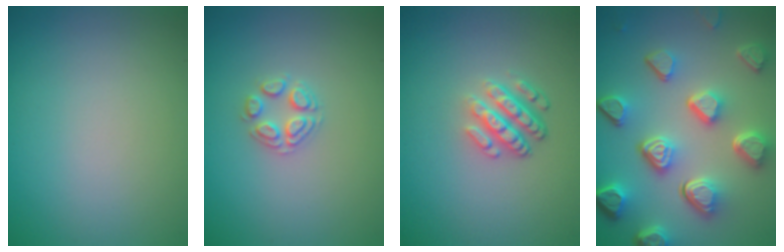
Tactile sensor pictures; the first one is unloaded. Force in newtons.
{"total": 2.2, "press": 2.2, "slide": 0.2}
{"total": 3.6, "press": 2.6, "slide": 2.5}
{"total": 7.6, "press": 5.6, "slide": 5.2}